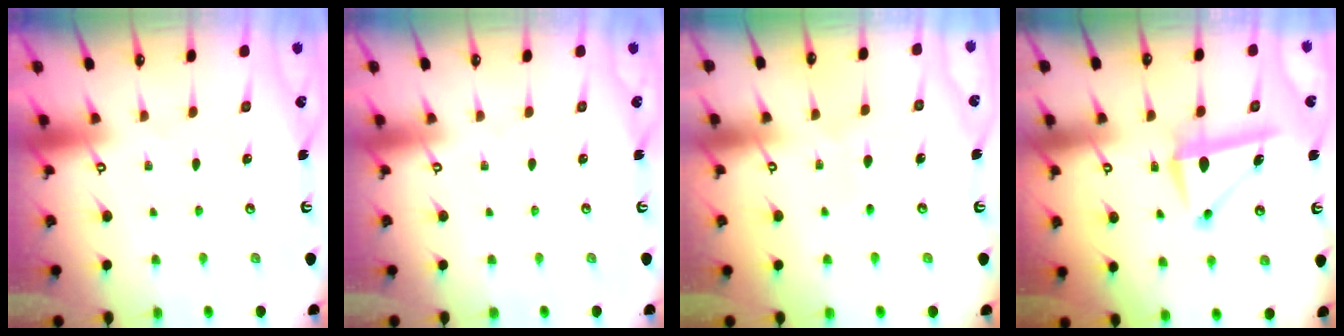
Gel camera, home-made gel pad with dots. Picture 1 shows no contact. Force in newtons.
{"total": 0.0}
{"total": 5.7, "press": 5.6, "slide": 0.8}
{"total": 8.9, "press": 8.6, "slide": 2.2}